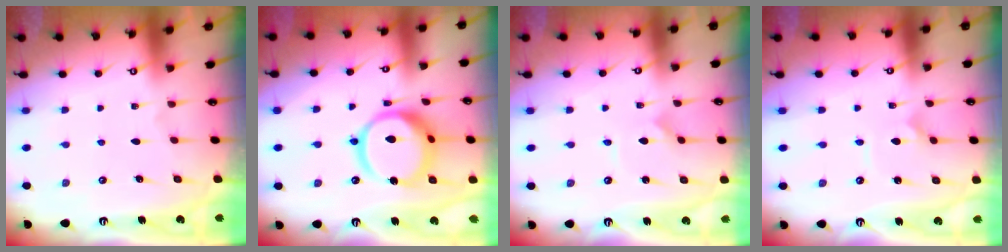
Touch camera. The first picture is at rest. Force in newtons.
{"total": 17.2, "press": 17.1, "slide": 1.8}
{"total": 1.4, "press": 1.4, "slide": 0.2}
{"total": 2.3, "press": 2.3, "slide": 0.1}